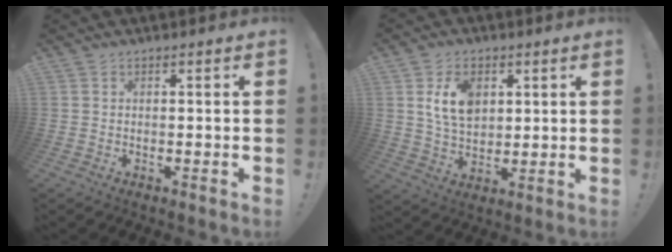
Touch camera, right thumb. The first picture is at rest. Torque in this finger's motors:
{"motor_torque": [0.71, 0.68, 0.23, -0.02, 0.01]}